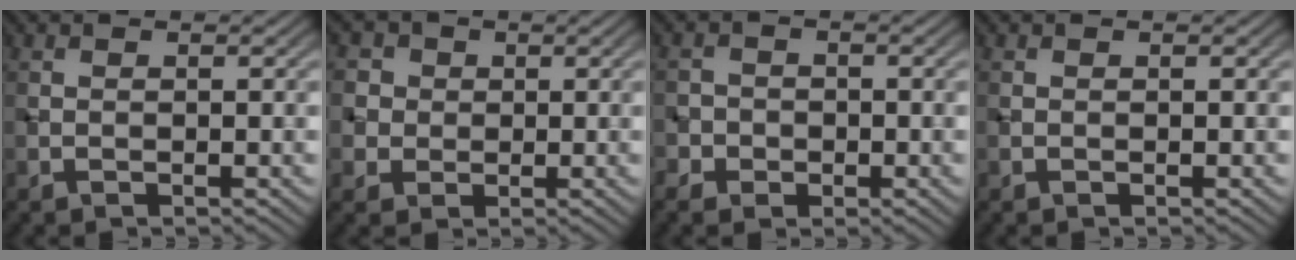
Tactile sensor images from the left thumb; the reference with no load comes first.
{"total": 4.7, "force": [1.3, 4.3, 1.3], "torque": [-0.046, 0.007, 0.012]}
{"total": 3.0, "force": [-1.3, 2.6, 0.7], "torque": [-0.007, 0.005, -0.036]}
{"total": 0.0}